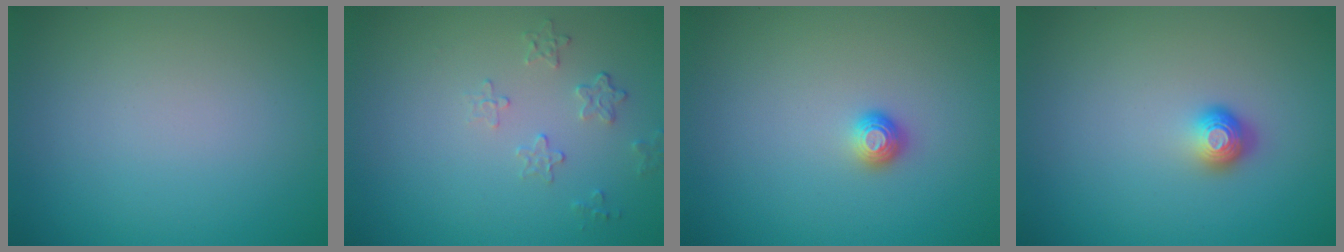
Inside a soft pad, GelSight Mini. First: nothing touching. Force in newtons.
{"total": 1.6, "press": 0.9, "slide": 1.4}
{"total": 1.1, "press": 1.0, "slide": 0.4}
{"total": 1.8, "press": 1.2, "slide": 1.2}